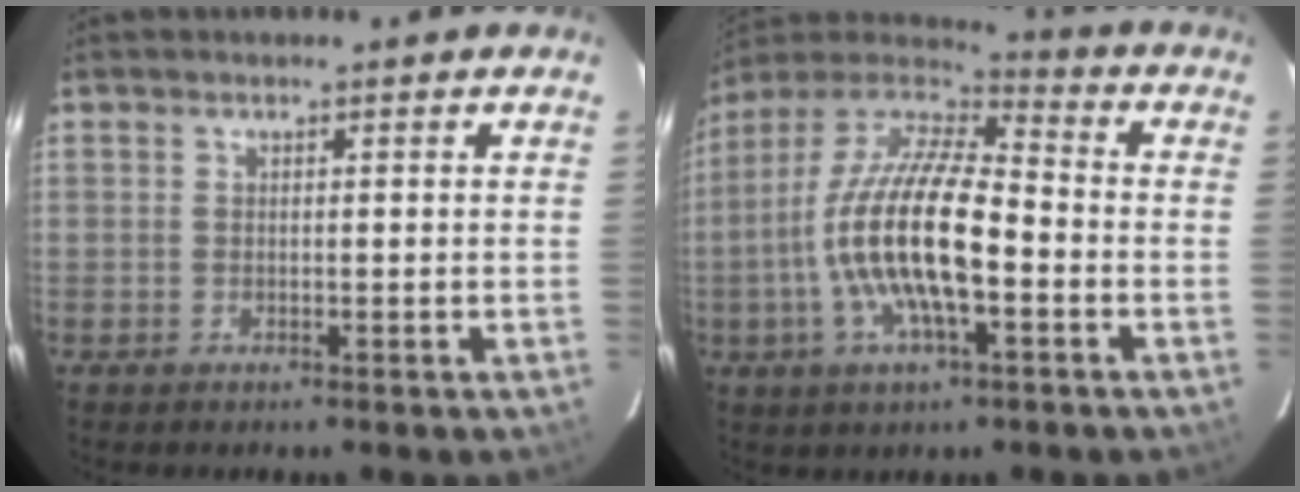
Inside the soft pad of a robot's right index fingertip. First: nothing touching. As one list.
[{"total": 18.9, "force": [-4.2, 6.1, 17.3], "torque": [-0.335, -0.005, -0.087]}]